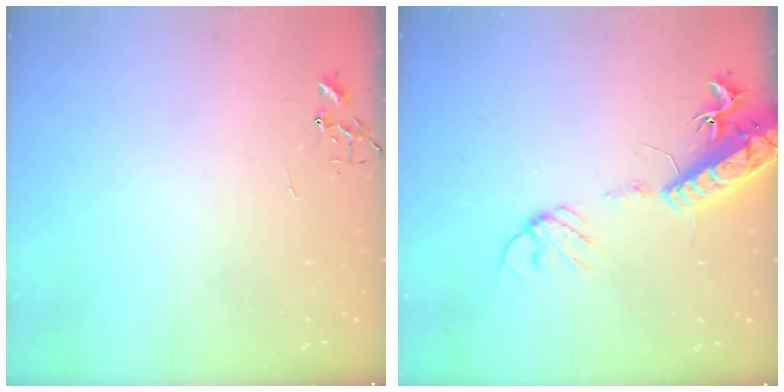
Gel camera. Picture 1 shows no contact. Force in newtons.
{"total": 16.1, "press": 15.7, "slide": 3.6}